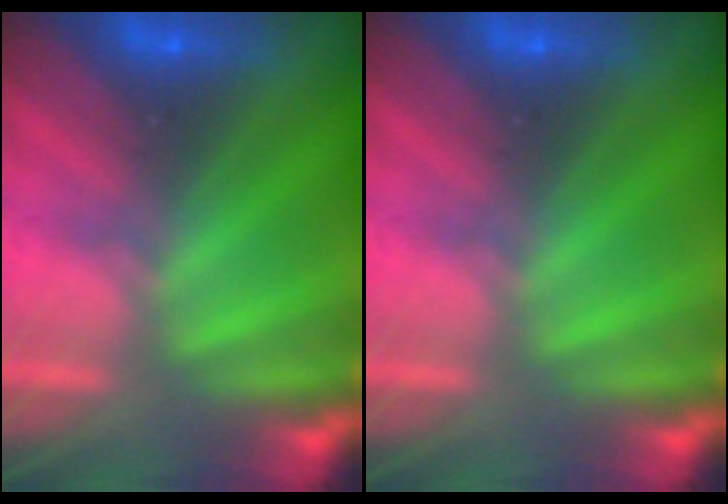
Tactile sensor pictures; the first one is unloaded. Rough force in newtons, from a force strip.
{"total": 0.0}